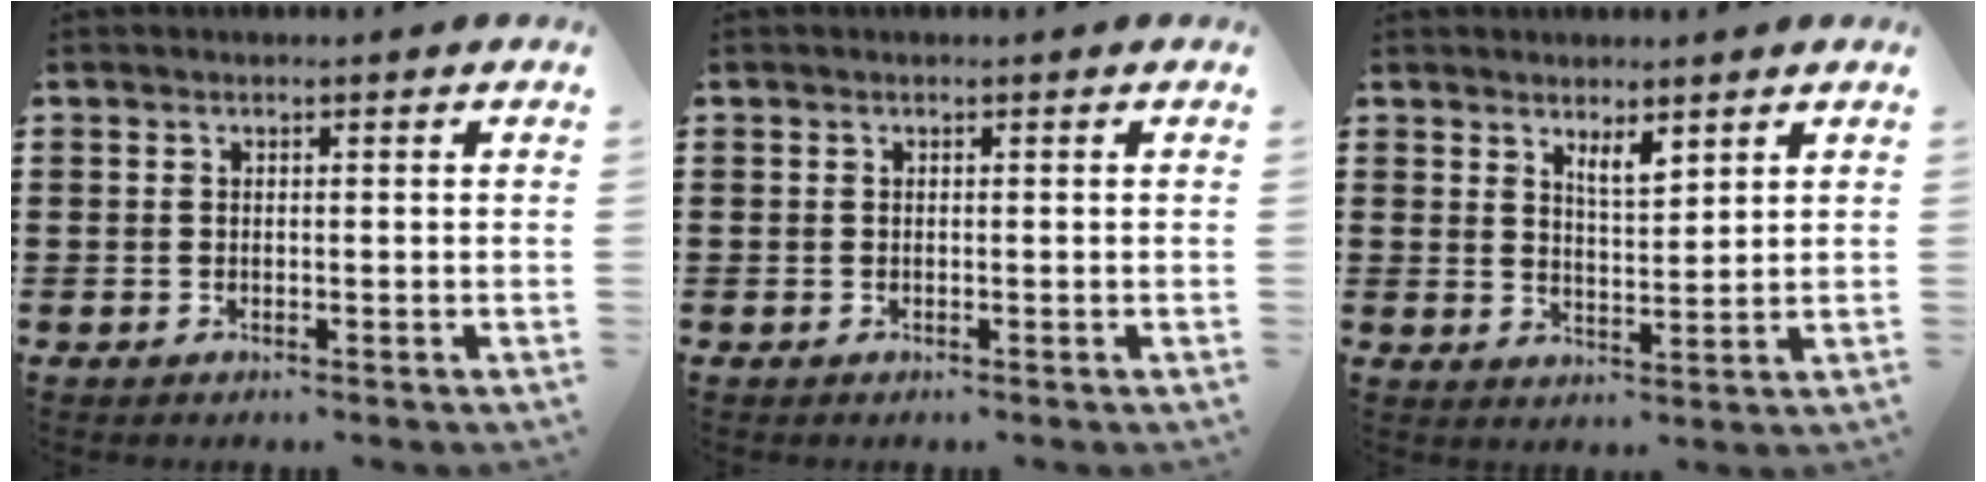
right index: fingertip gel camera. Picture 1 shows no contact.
{"total": 0.0}
{"total": 3.3, "force": [2.7, 0.8, 1.8], "torque": [-0.032, -0.004, 0.046]}